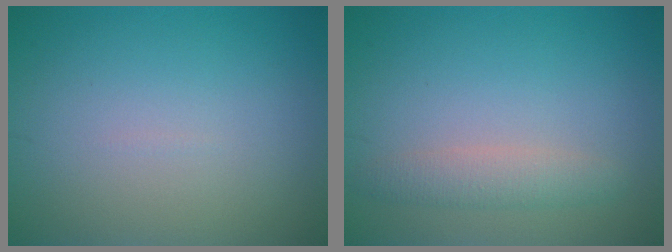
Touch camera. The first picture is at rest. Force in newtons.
{"total": 2.1, "press": 2.1, "slide": 0.0}